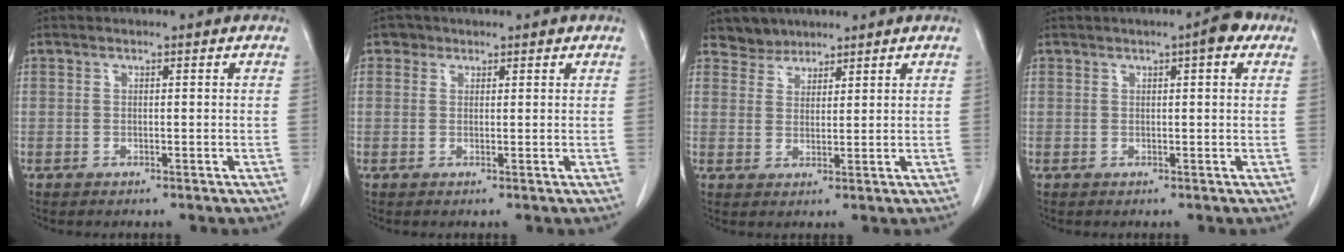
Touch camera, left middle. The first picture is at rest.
{"total": 1.6, "force": [1.0, 1.2, 0.0], "torque": [0.007, 0.001, 0.010]}
{"total": 3.0, "force": [2.6, 1.3, -0.5], "torque": [0.010, 0.002, 0.045]}
{"total": 3.5, "force": [1.8, 0.7, 3.0], "torque": [-0.040, 0.007, 0.020]}